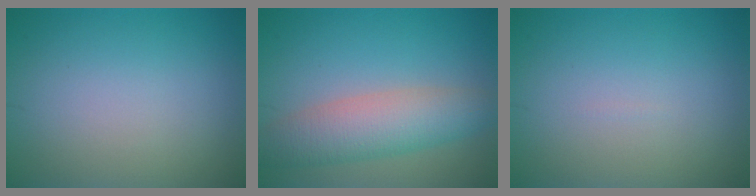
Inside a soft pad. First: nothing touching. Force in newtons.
{"total": 5.5, "press": 5.5, "slide": 0.3}
{"total": 0.0}